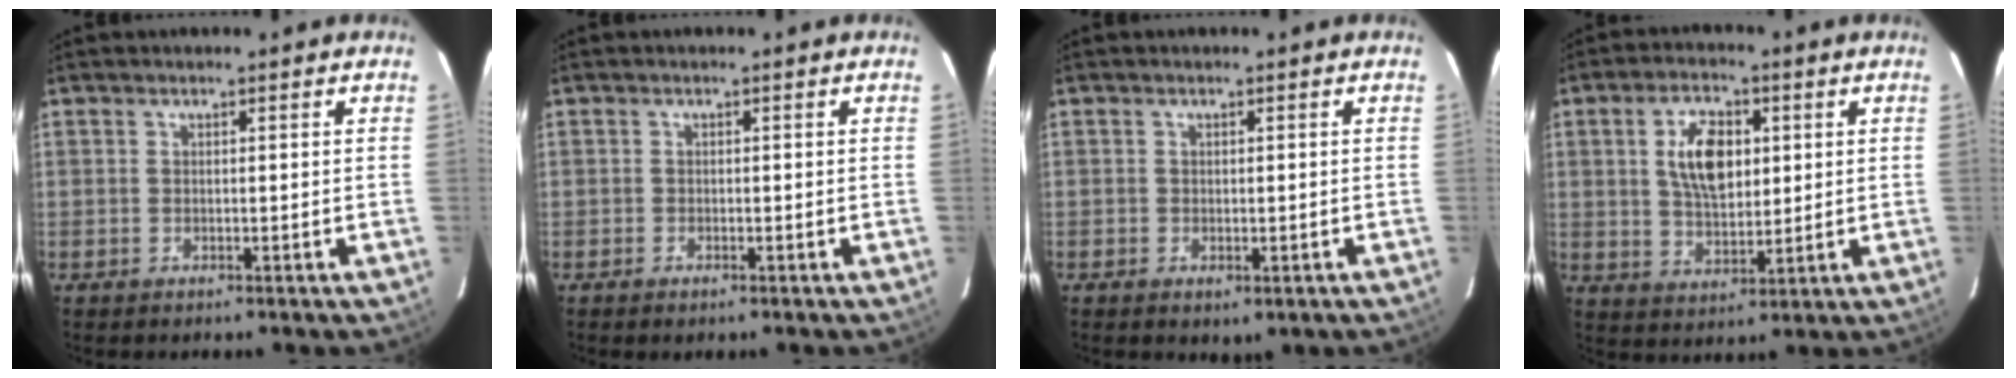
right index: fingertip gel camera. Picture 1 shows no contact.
{"total": 0.9, "force": [-0.7, 0.3, 0.4], "torque": [-0.009, -0.003, -0.013]}
{"total": 1.6, "force": [-0.4, 1.2, 0.9], "torque": [-0.015, -0.006, -0.005]}
{"total": 9.6, "force": [2.3, 5.2, 7.8], "torque": [-0.145, 0.011, 0.046]}